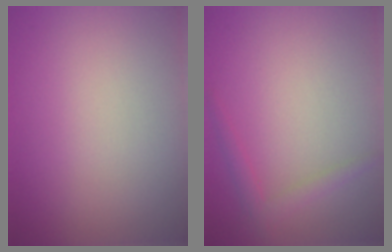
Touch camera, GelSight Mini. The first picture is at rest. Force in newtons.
{"total": 1.6, "press": 1.6, "slide": 0.1}